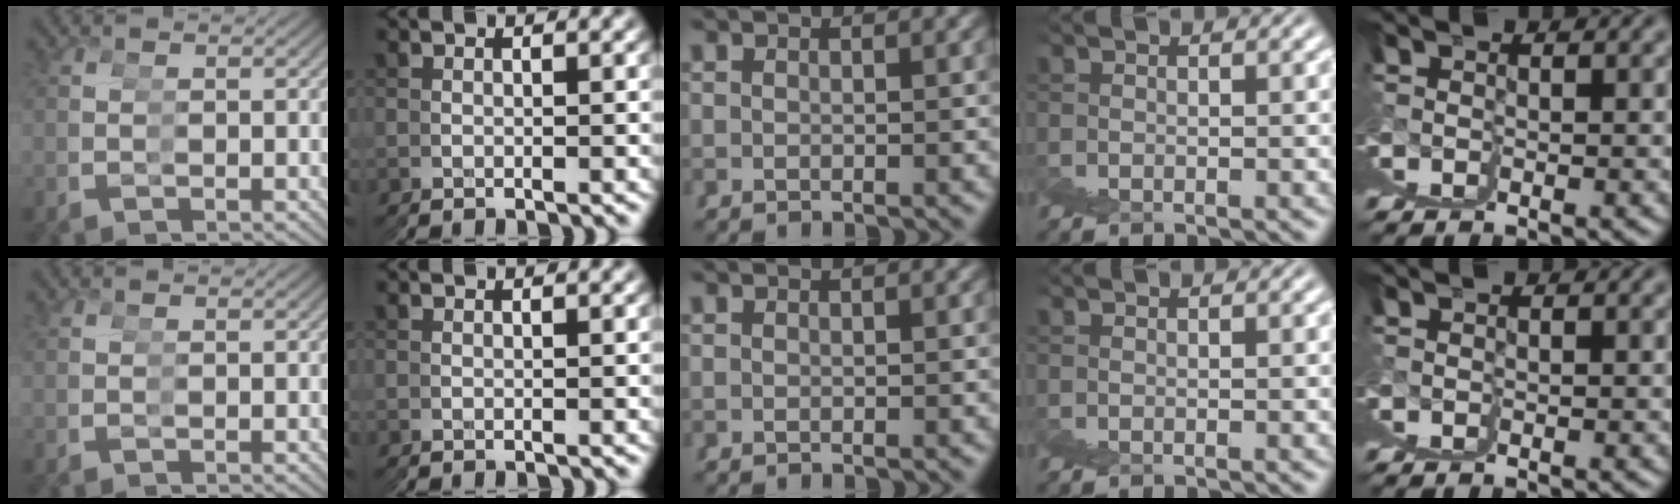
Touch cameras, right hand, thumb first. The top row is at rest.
{}